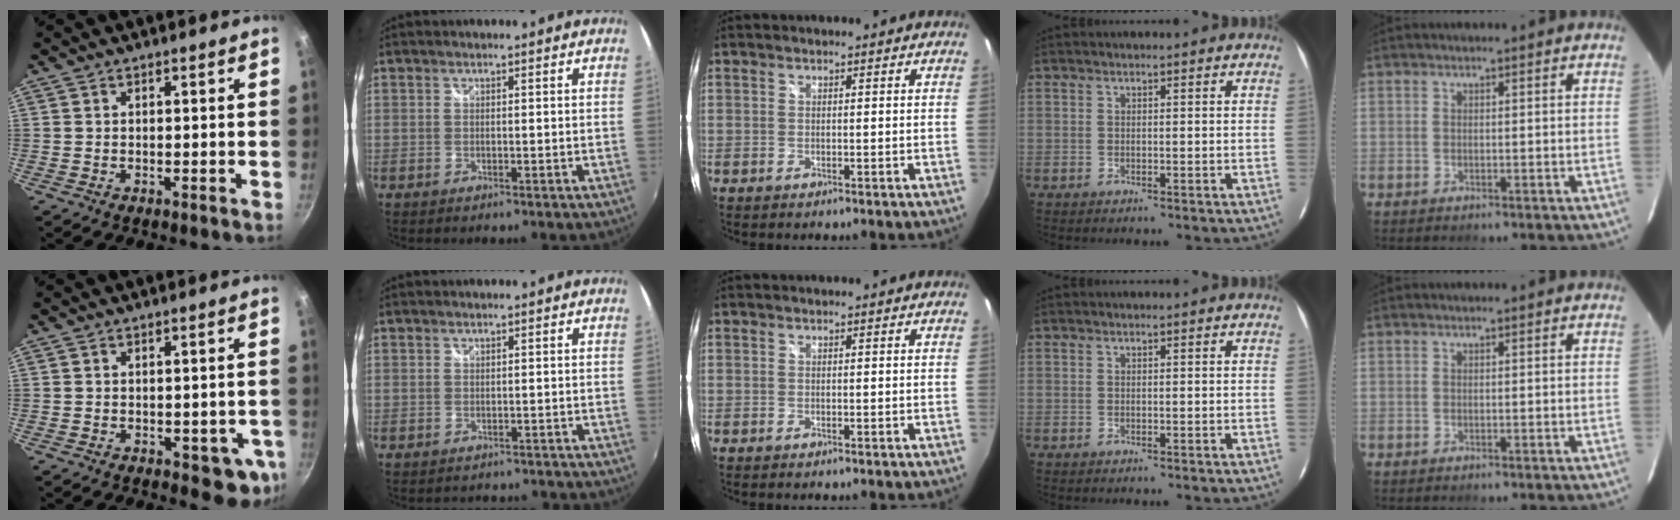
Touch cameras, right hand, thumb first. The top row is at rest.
{"thumb": {"total": 6.7, "force": [-1.8, 3.6, 5.3], "torque": [-0.034, 0.001, -0.019]}, "index": {"total": 3.5, "force": [-3.0, 1.7, 0.7], "torque": [-0.001, -0.003, -0.034]}}